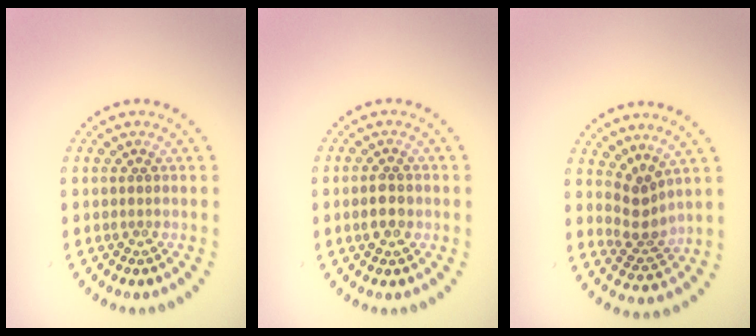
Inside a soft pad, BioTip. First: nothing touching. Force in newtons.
{"total": 2.0, "press": 2.0, "slide": 0.1}
{"total": 2.6, "press": 1.9, "slide": 1.7}